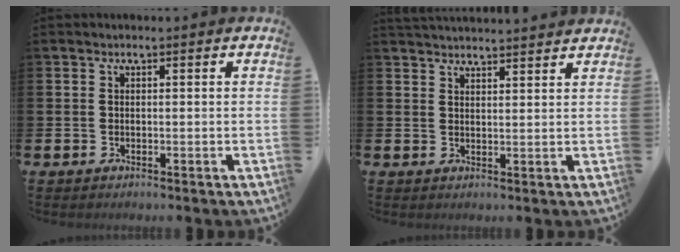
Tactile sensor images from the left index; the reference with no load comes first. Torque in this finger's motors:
{"motor_torque": [-0.06, -1.13, 0.37, 0.06]}